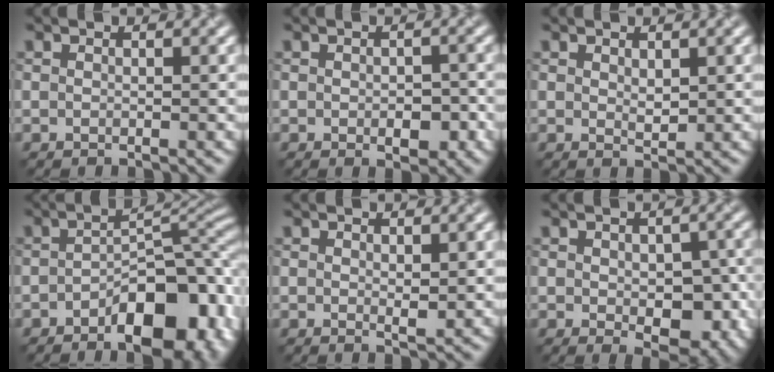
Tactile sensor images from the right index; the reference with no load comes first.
{"total": 2.6, "force": [-0.6, 1.4, 2.1], "torque": [-0.026, -0.005, -0.005]}
{"total": 1.2, "force": [0.5, 0.6, 0.8], "torque": [-0.015, -0.004, 0.014]}
{"total": 11.0, "force": [-4.7, 5.3, 8.4], "torque": [-0.105, 0.004, -0.069]}
{"total": 0.8, "force": [0.3, 0.2, 0.7], "torque": [-0.012, -0.004, 0.006]}
{"total": 5.8, "force": [-0.9, 3.2, 4.7], "torque": [-0.065, -0.014, -0.007]}